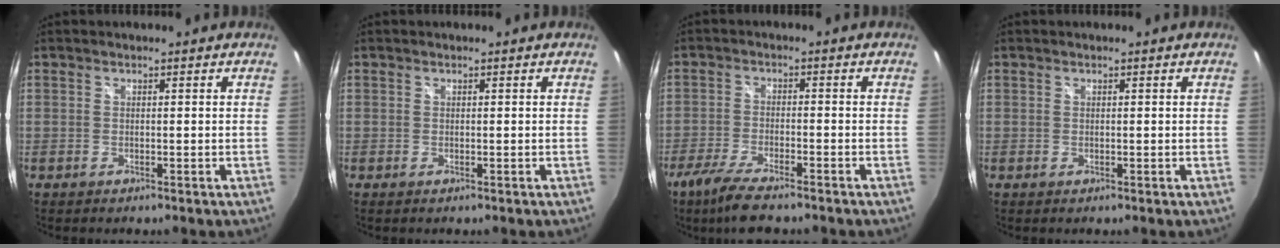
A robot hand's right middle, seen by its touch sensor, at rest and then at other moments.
{"total": 0.0}
{"total": 9.0, "force": [-7.1, 1.7, 5.2], "torque": [-0.126, -0.030, -0.129]}
{"total": 0.0}